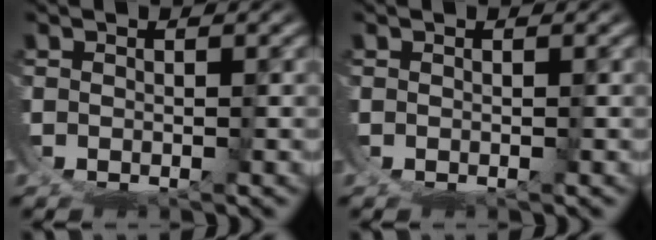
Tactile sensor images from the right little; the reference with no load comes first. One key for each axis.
{"total": 0.0}